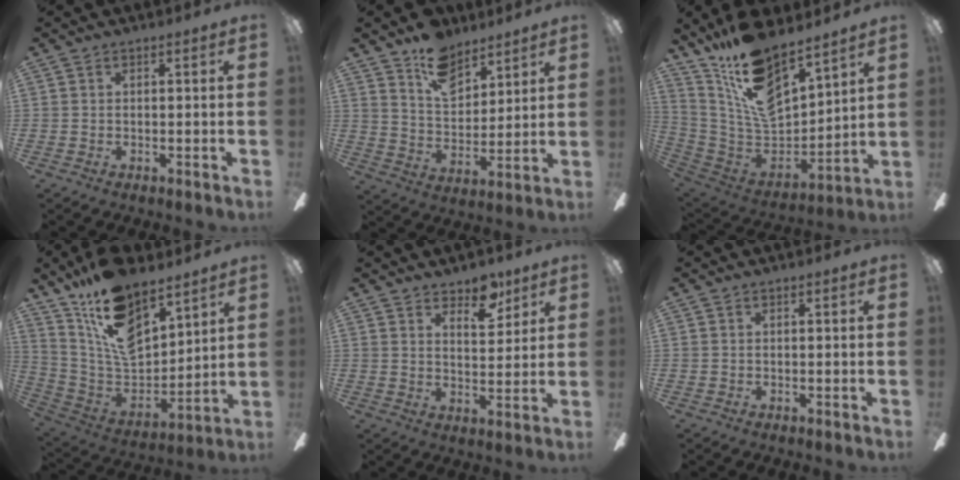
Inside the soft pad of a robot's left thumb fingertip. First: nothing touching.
{"total": 13.7, "force": [10.1, 7.6, 5.3], "torque": [-0.093, -0.055, 0.190]}
{"total": 16.7, "force": [11.6, 6.7, 9.9], "torque": [-0.193, -0.083, 0.210]}
{"total": 17.3, "force": [11.8, 8.6, 9.2], "torque": [-0.169, -0.074, 0.217]}
{"total": 7.4, "force": [5.8, 3.5, 3.0], "torque": [-0.018, -0.034, 0.097]}
{"total": 0.0}